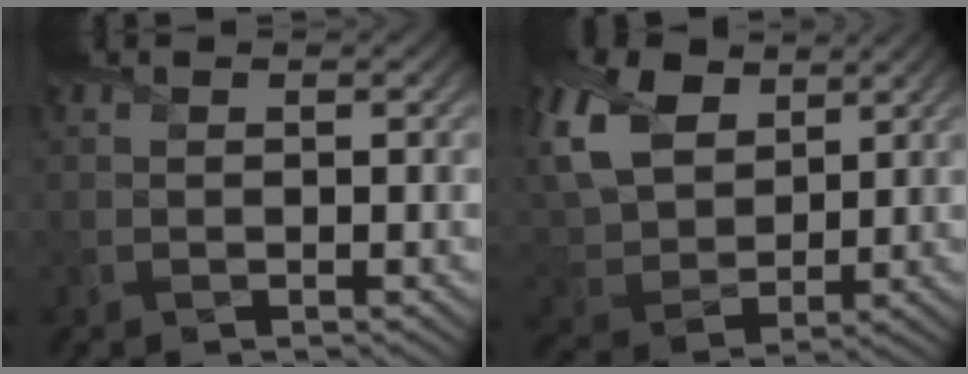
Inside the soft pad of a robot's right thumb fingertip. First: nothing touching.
{"total": 12.4, "force": [6.2, 7.9, 7.3], "torque": [-0.217, 0.026, 0.119]}